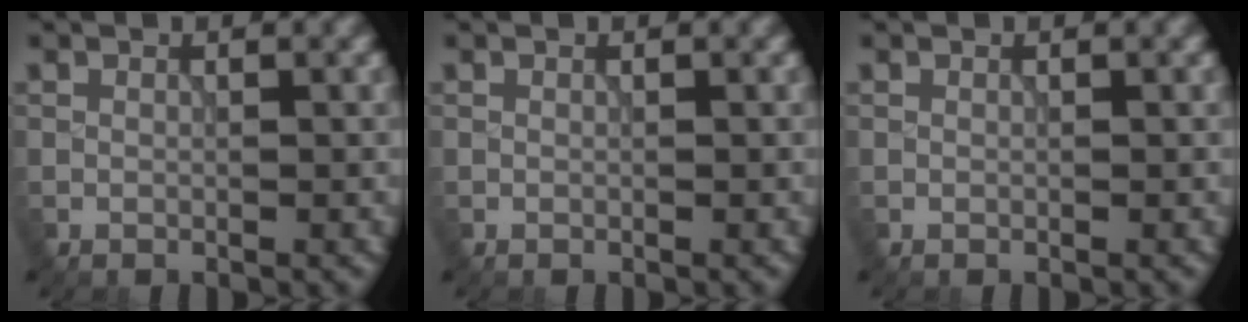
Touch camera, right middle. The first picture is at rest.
{"total": 0.0}
{"total": 0.0}